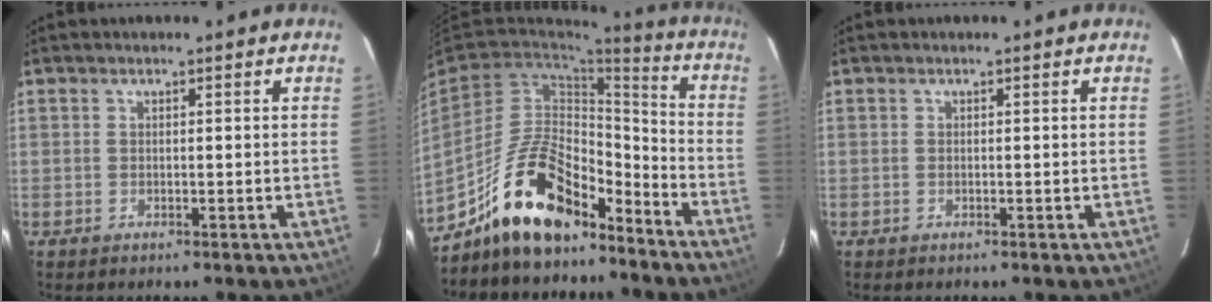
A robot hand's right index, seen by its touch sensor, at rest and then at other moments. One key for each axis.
{"total": 17.2, "fx": -12.3, "fy": 7.4, "fz": 9.5, "tx": -0.188, "ty": 0.027, "tz": -0.200}
{"total": 0.0}